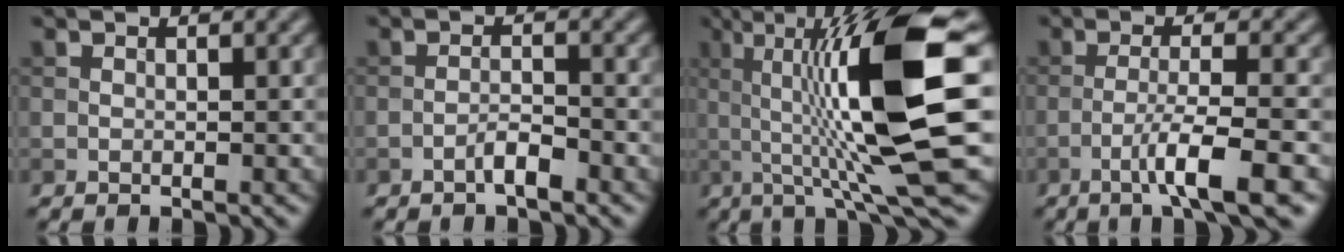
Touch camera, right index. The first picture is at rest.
{"total": 1.8, "force": [-1.2, 0.3, 1.3], "torque": [-0.022, 0.006, -0.025]}
{"total": 13.4, "force": [1.7, 2.6, 13.0], "torque": [-0.199, 0.006, 0.032]}
{"total": 5.5, "force": [-2.5, 0.5, 4.8], "torque": [-0.077, 0.006, -0.051]}